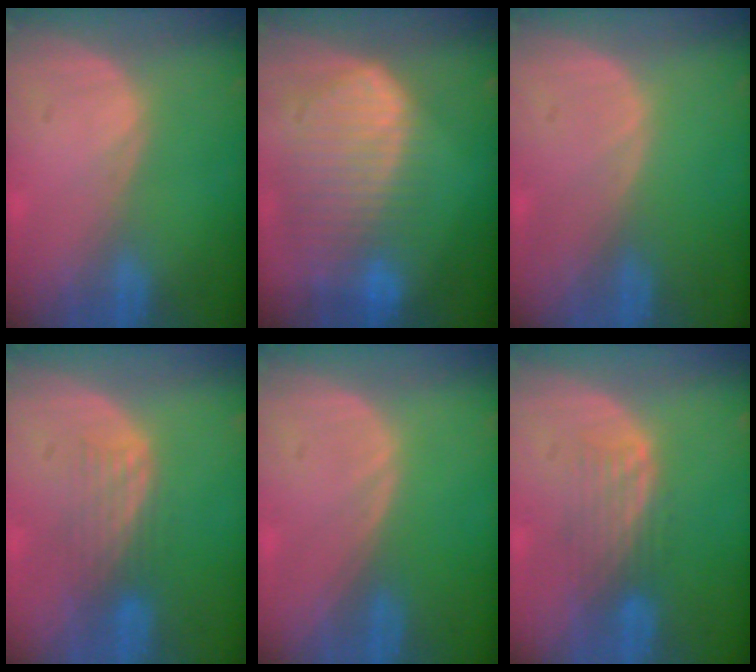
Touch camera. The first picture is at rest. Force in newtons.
{"total": 10.5, "press": 9.0, "slide": 5.3}
{"total": 0.0}
{"total": 4.2, "press": 3.5, "slide": 2.4}
{"total": 0.0}
{"total": 4.3, "press": 3.7, "slide": 2.2}